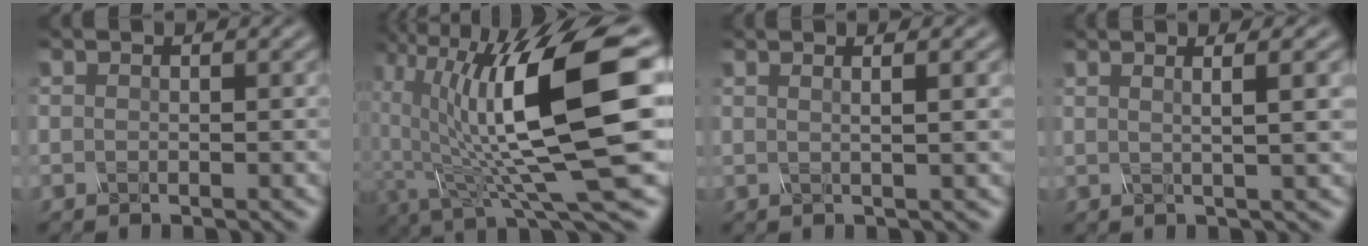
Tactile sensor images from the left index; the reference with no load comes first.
{"total": 14.3, "force": [1.3, 3.9, 13.7], "torque": [-0.239, -0.012, 0.027]}
{"total": 3.8, "force": [1.5, 1.7, 3.1], "torque": [-0.019, 0.022, -0.014]}
{"total": 5.7, "force": [2.3, 2.1, 4.8], "torque": [-0.038, 0.032, -0.002]}